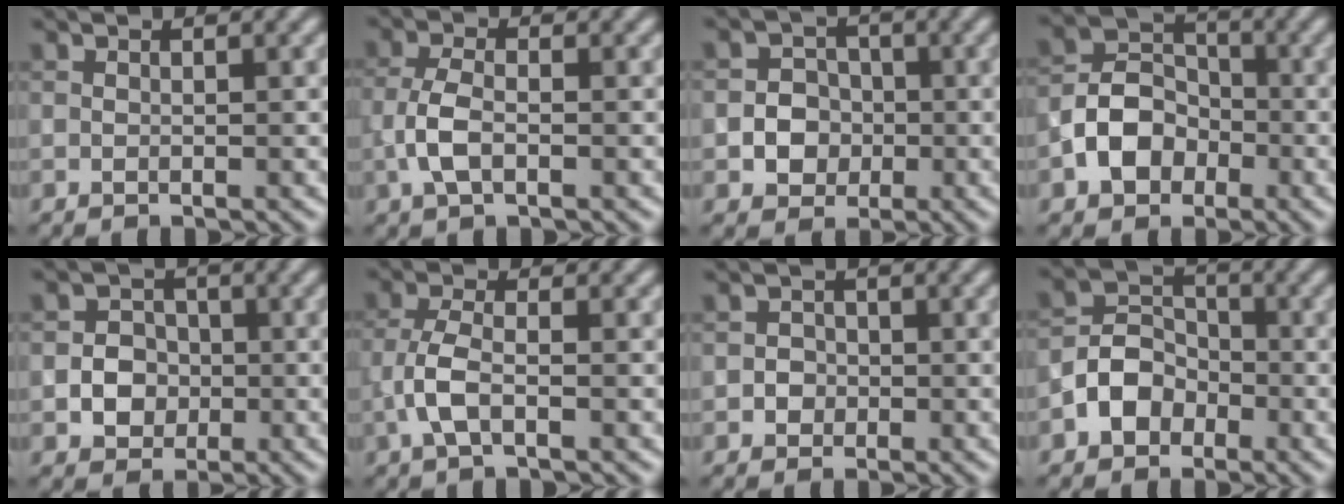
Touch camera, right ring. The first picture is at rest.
{"total": 3.1, "force": [-1.0, 1.4, 2.6], "torque": [-0.056, 0.003, -0.025]}
{"total": 3.5, "force": [-0.7, 3.2, 1.2], "torque": [0.007, -0.002, -0.030]}
{"total": 5.1, "force": [-1.9, 4.0, 2.6], "torque": [-0.042, 0.004, -0.041]}
{"total": 3.1, "force": [-0.7, 2.7, 1.2], "torque": [-0.002, 0.000, -0.022]}
{"total": 3.1, "force": [-1.1, 1.2, 2.6], "torque": [-0.062, 0.004, -0.030]}
{"total": 1.5, "force": [-0.4, 1.4, 0.3], "torque": [0.016, 0.001, -0.014]}
{"total": 4.1, "force": [-1.8, 3.2, 1.7], "torque": [-0.026, 0.008, -0.038]}